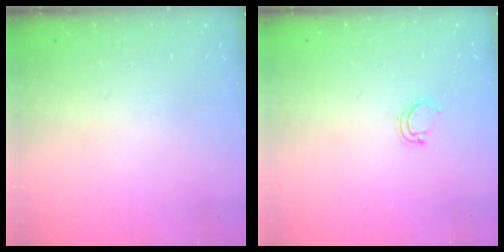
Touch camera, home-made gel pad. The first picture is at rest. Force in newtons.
{"total": 3.1, "press": 3.1, "slide": 0.2}